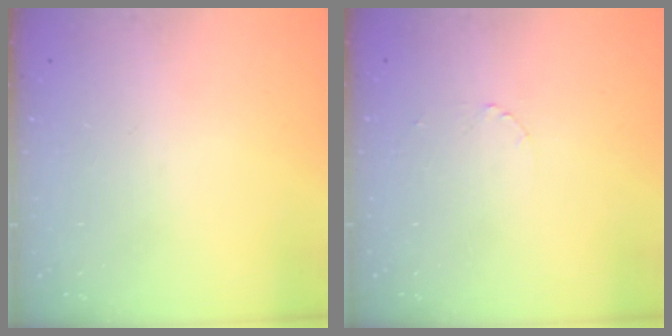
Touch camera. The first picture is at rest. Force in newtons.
{"total": 1.3, "press": 1.3, "slide": 0.1}